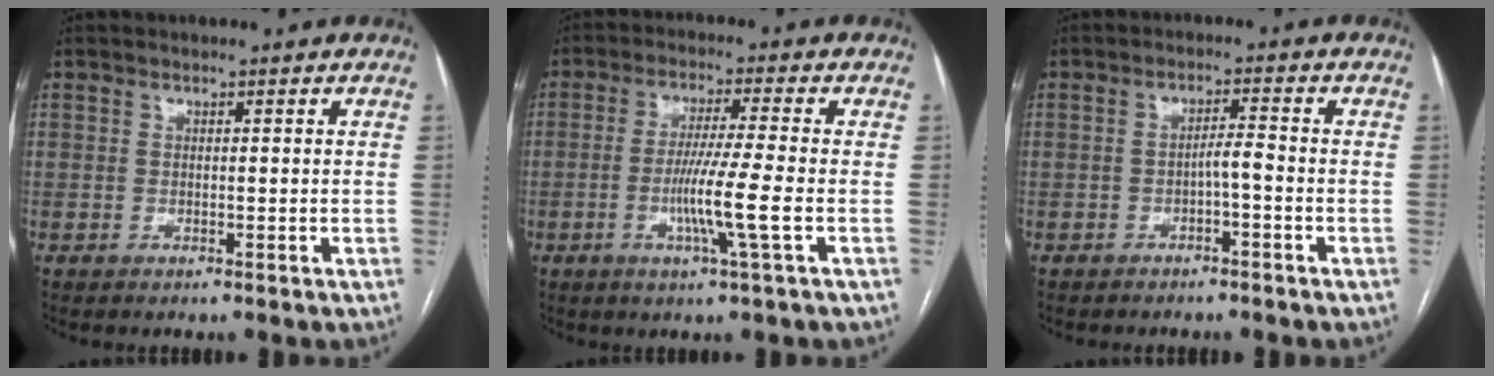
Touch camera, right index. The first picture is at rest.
{"total": 7.7, "force": [-1.9, -1.2, 7.4], "torque": [-0.136, -0.014, -0.039]}
{"total": 2.1, "force": [-1.0, 0.1, 1.9], "torque": [-0.026, 0.004, -0.019]}